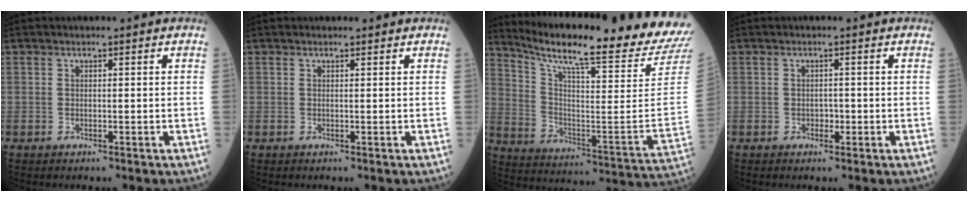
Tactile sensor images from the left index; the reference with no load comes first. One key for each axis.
{"total": 0.0}
{"total": 24.8, "fx": 22.3, "fy": -1.4, "fz": 10.7, "tx": -0.195, "ty": -0.111, "tz": 0.311}
{"total": 1.3, "fx": -0.8, "fy": 0.8, "fz": 0.6, "tx": -0.010, "ty": -0.002, "tz": -0.013}